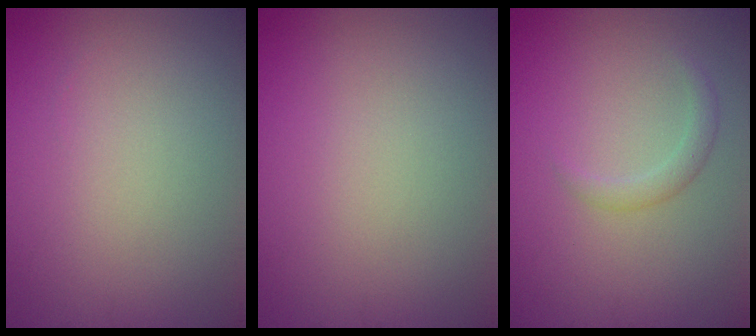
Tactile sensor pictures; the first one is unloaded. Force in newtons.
{"total": 0.0}
{"total": 1.5, "press": 1.5, "slide": 0.1}